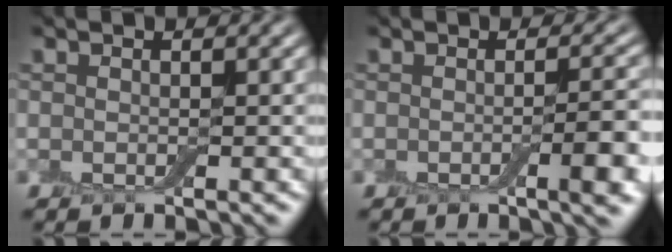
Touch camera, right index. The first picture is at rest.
{"total": 4.4, "force": [-1.1, 1.1, 4.2], "torque": [-0.052, 0.001, -0.017]}